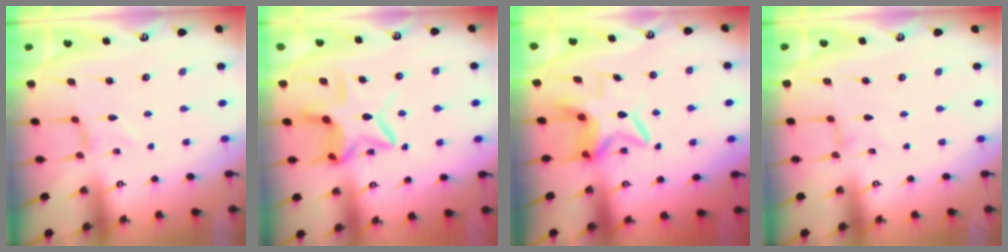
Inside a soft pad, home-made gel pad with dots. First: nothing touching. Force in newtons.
{"total": 11.3, "press": 11.3, "slide": 0.7}
{"total": 7.1, "press": 7.0, "slide": 1.1}
{"total": 0.0}